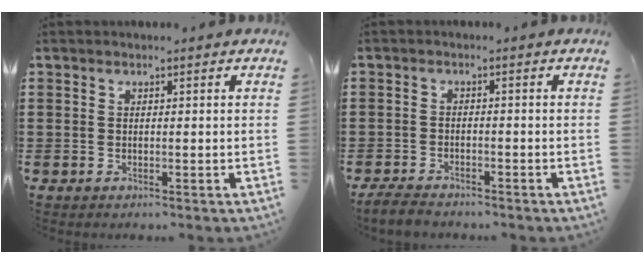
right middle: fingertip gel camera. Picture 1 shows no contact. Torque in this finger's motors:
{"motor_torque": [1.62, 0.31, -0.05, 0.00]}